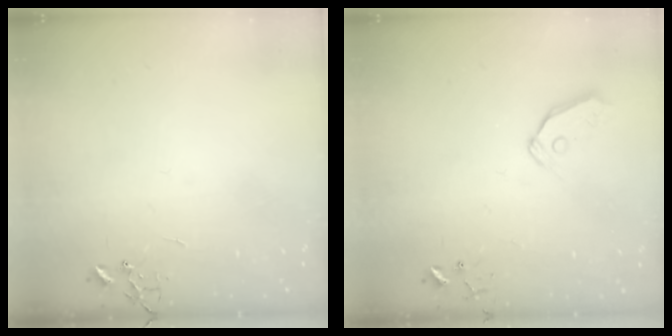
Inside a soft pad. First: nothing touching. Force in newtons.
{"total": 7.3, "press": 7.2, "slide": 0.8}